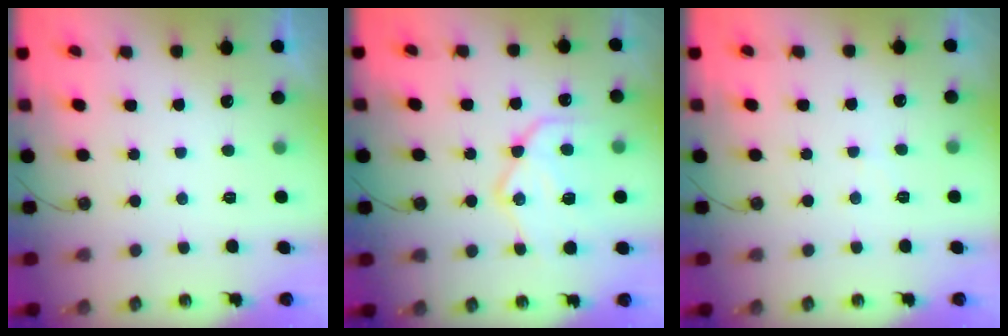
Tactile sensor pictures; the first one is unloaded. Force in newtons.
{"total": 18.6, "press": 18.5, "slide": 1.7}
{"total": 4.1, "press": 4.0, "slide": 0.6}